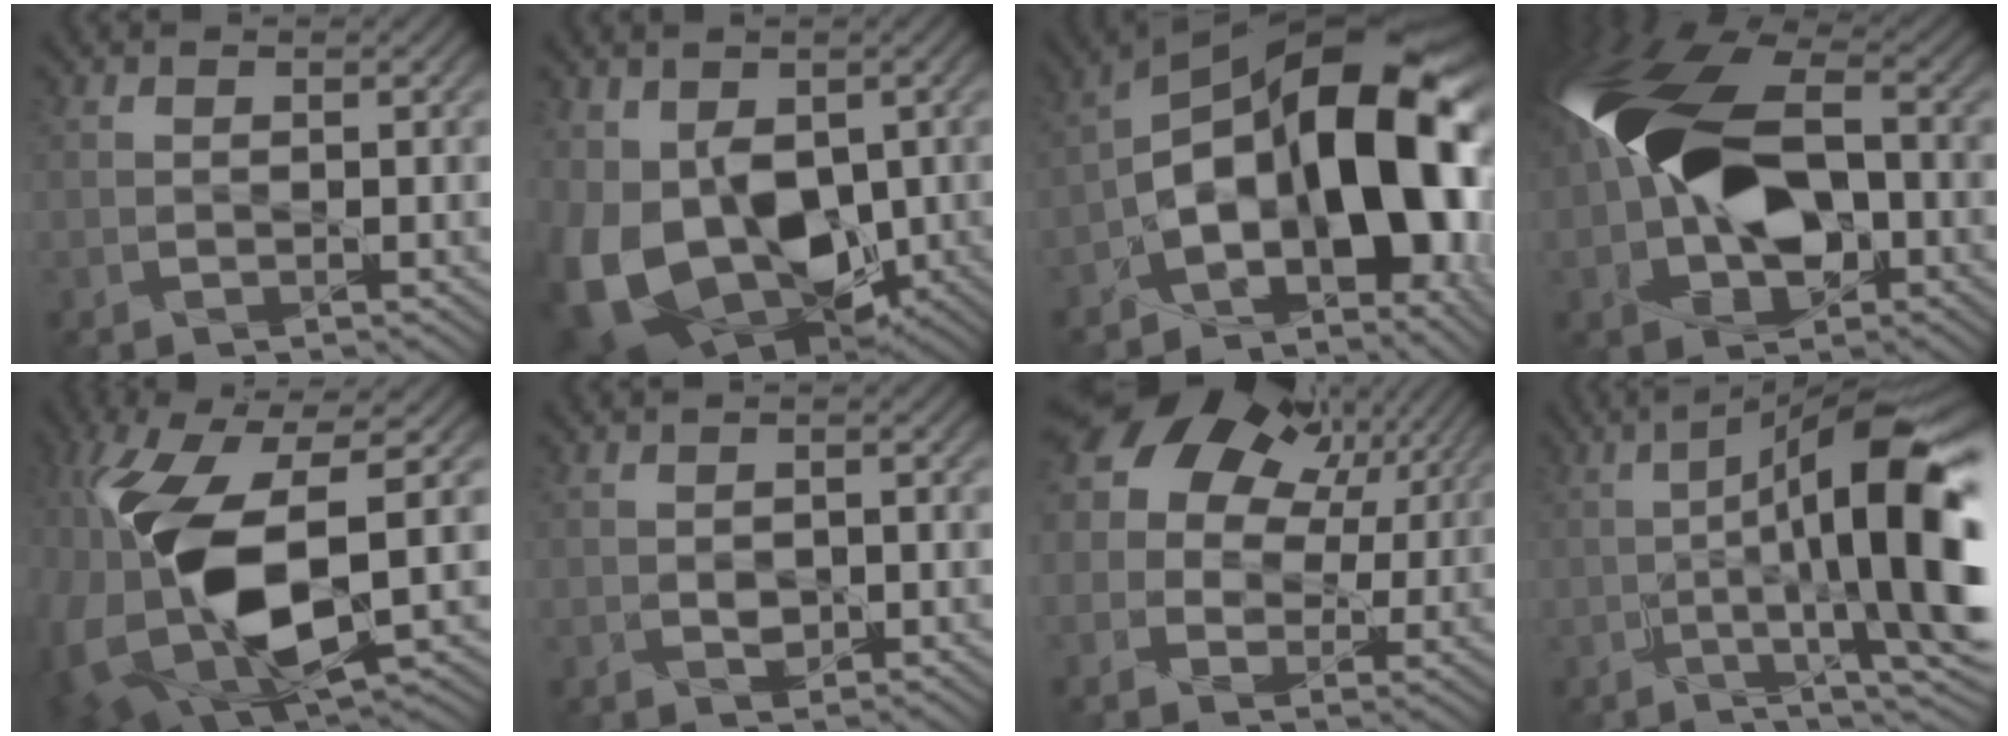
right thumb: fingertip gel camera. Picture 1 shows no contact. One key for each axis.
{"total": 15.4, "fx": -3.7, "fy": 10.4, "fz": 10.9, "tx": -0.246, "ty": -0.042, "tz": -0.050}
{"total": 17.9, "fx": -3.1, "fy": 9.5, "fz": 14.9, "tx": -0.215, "ty": 0.018, "tz": -0.052}
{"total": 16.2, "fx": -1.0, "fy": 10.2, "fz": 12.6, "tx": -0.247, "ty": 0.004, "tz": -0.031}
{"total": 14.6, "fx": -1.3, "fy": 7.6, "fz": 12.4, "tx": -0.292, "ty": -0.033, "tz": -0.011}
{"total": 2.1, "fx": -0.5, "fy": 1.8, "fz": 1.0, "tx": -0.018, "ty": -0.004, "tz": -0.001}
{"total": 14.8, "fx": 6.5, "fy": 10.9, "fz": 7.5, "tx": -0.192, "ty": 0.063, "tz": 0.113}
{"total": 15.3, "fx": -1.0, "fy": 4.3, "fz": 14.6, "tx": -0.210, "ty": -0.003, "tz": -0.005}